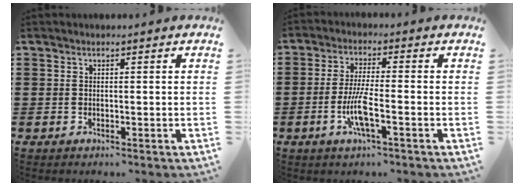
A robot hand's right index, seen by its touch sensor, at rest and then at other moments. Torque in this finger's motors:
{"motor_torque": [2.14, 0.00, 0.51, 0.19]}